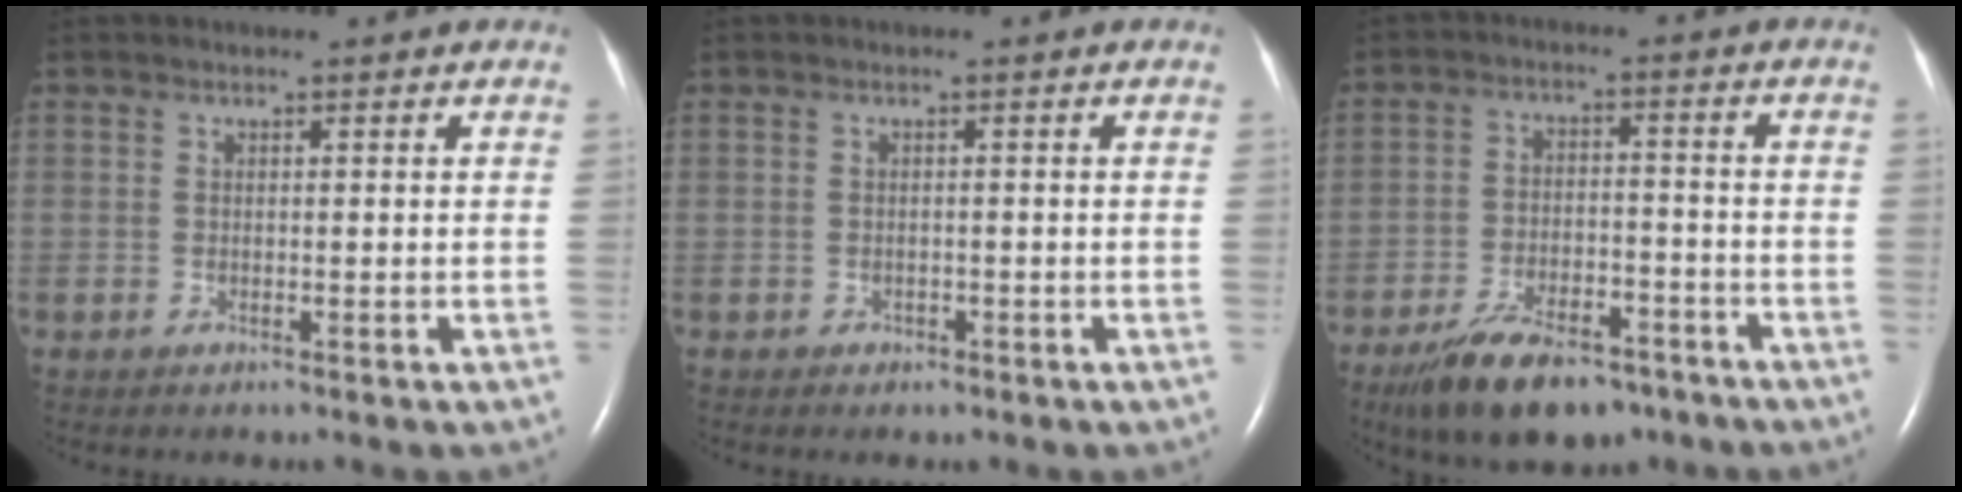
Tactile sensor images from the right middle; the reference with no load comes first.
{"total": 0.7, "force": [-0.4, 0.6, 0.2], "torque": [-0.007, 0.001, -0.005]}
{"total": 11.8, "force": [-8.5, 4.5, 6.7], "torque": [-0.118, -0.010, -0.141]}